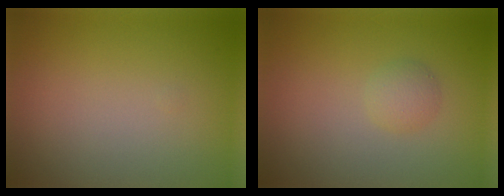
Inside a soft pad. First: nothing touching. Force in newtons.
{"total": 1.4, "press": 1.4, "slide": 0.0}